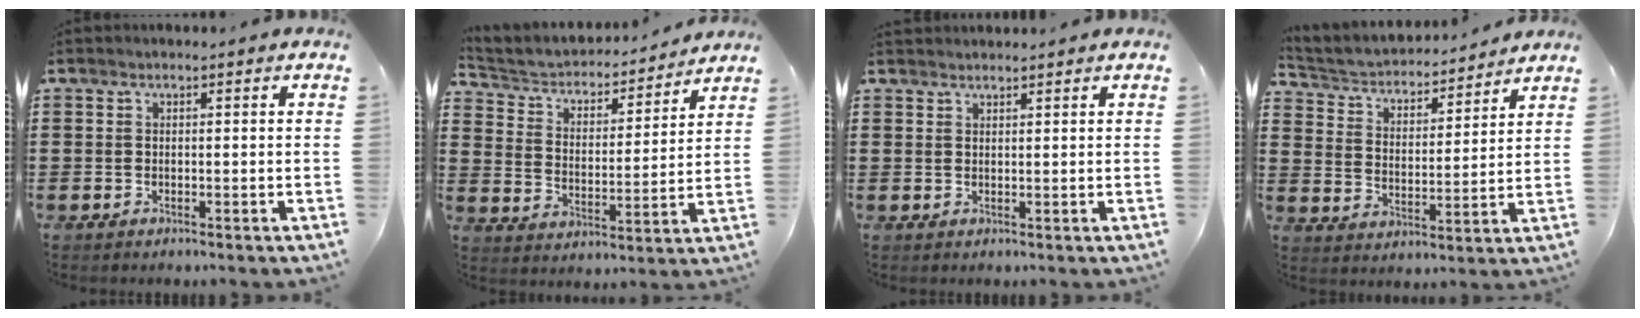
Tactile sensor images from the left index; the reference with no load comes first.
{"total": 3.6, "force": [3.2, 1.3, 0.8], "torque": [-0.037, -0.027, 0.046]}
{"total": 1.2, "force": [1.2, 0.0, 0.1], "torque": [-0.004, -0.001, 0.025]}
{"total": 3.6, "force": [3.5, 0.9, 0.5], "torque": [-0.032, -0.029, 0.052]}